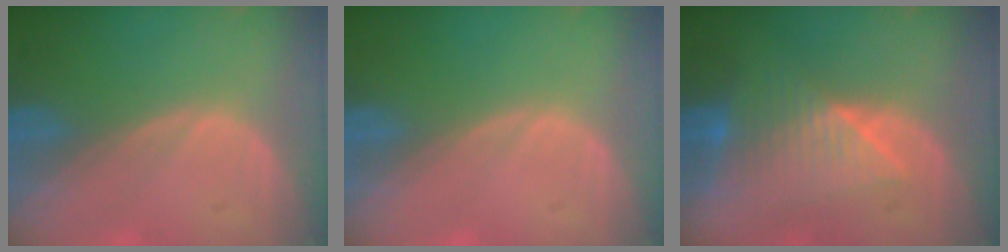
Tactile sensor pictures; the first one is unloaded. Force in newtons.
{"total": 0.0}
{"total": 7.8, "press": 7.1, "slide": 3.0}